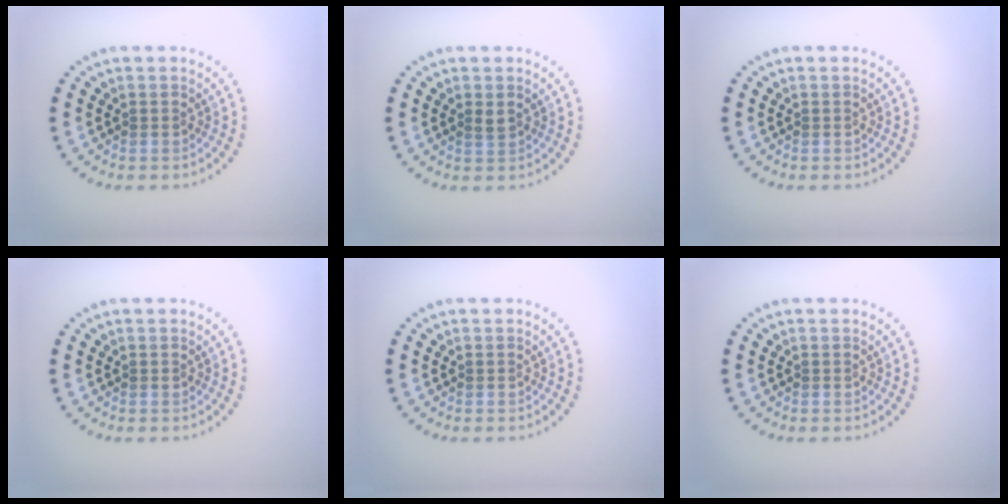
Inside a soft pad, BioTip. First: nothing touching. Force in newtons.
{"total": 0.8, "press": 0.8, "slide": 0.3}
{"total": 0.0}
{"total": 0.0}
{"total": 0.0}
{"total": 0.0}